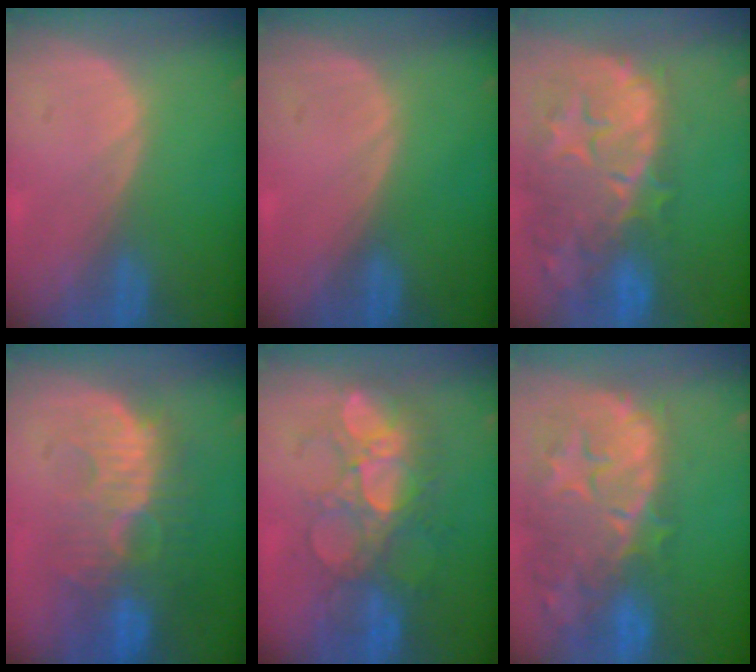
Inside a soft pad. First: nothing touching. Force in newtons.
{"total": 0.0}
{"total": 14.7, "press": 11.7, "slide": 8.9}
{"total": 10.8, "press": 9.6, "slide": 4.9}
{"total": 9.3, "press": 8.9, "slide": 2.6}
{"total": 14.7, "press": 11.7, "slide": 8.9}